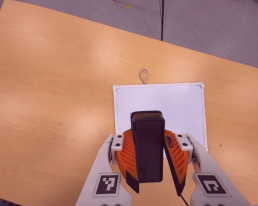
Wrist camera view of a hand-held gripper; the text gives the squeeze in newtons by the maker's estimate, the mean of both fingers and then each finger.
{"total": 9.7, "left": 9.8, "right": 9.5}